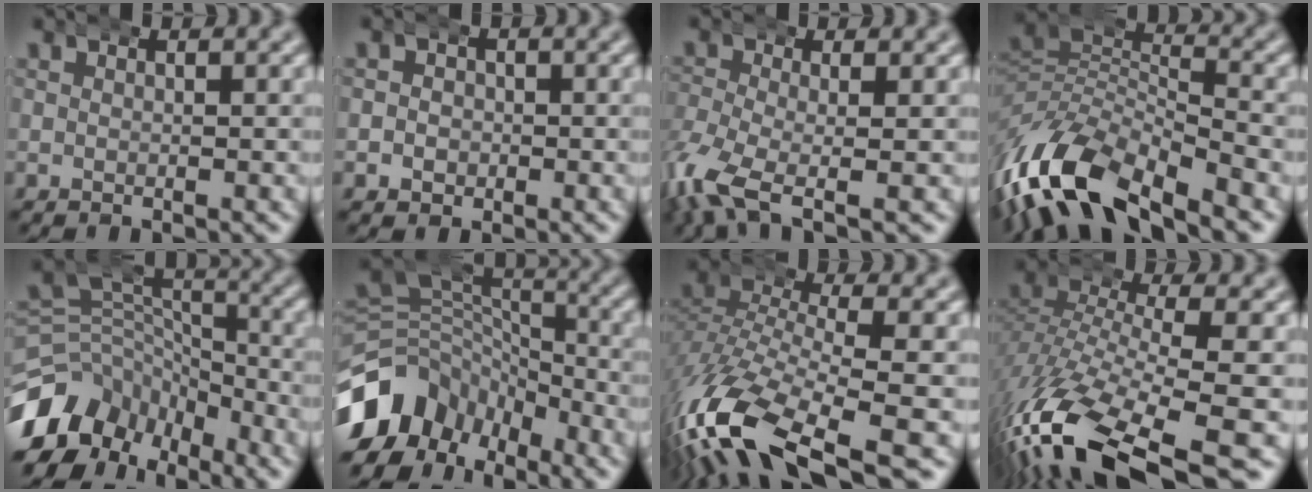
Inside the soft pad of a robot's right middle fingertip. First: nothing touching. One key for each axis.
{"total": 2.7, "fx": -0.5, "fy": 2.6, "fz": 0.5, "tx": -0.013, "ty": -0.003, "tz": -0.015}
{"total": 5.0, "fx": -2.2, "fy": 2.6, "fz": 3.6, "tx": -0.108, "ty": -0.033, "tz": -0.025}
{"total": 10.3, "fx": -4.5, "fy": 6.4, "fz": 6.8, "tx": -0.161, "ty": -0.051, "tz": -0.058}
{"total": 12.1, "fx": -4.0, "fy": 9.7, "fz": 6.0, "tx": -0.106, "ty": -0.028, "tz": -0.070}
{"total": 12.6, "fx": -4.1, "fy": 9.9, "fz": 6.6, "tx": -0.121, "ty": -0.023, "tz": -0.070}
{"total": 9.9, "fx": -4.7, "fy": 4.5, "fz": 7.4, "tx": -0.179, "ty": -0.043, "tz": -0.055}
{"total": 11.4, "fx": -6.9, "fy": 4.3, "fz": 8.0, "tx": -0.186, "ty": -0.051, "tz": -0.082}